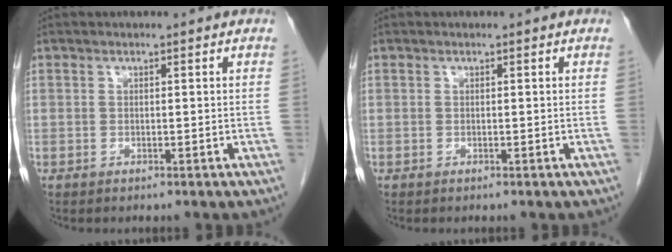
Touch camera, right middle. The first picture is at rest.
{"total": 0.0}